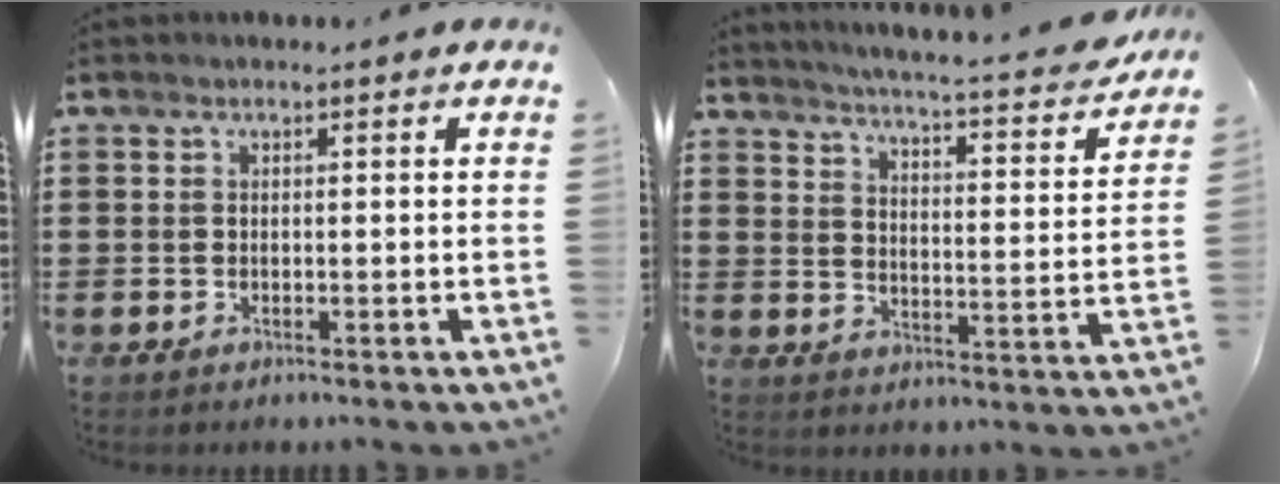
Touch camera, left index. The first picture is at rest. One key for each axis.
{"total": 4.1, "fx": 3.7, "fy": -0.7, "fz": 1.7, "tx": -0.053, "ty": -0.036, "tz": 0.053}